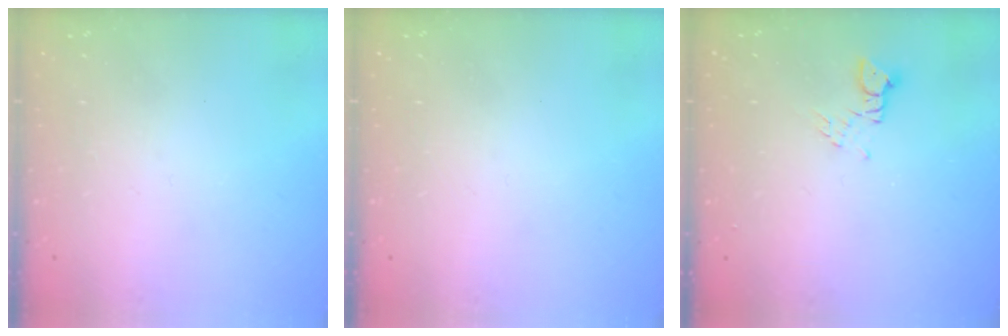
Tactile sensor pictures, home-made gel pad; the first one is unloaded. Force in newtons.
{"total": 0.0}
{"total": 2.5, "press": 2.5, "slide": 0.3}